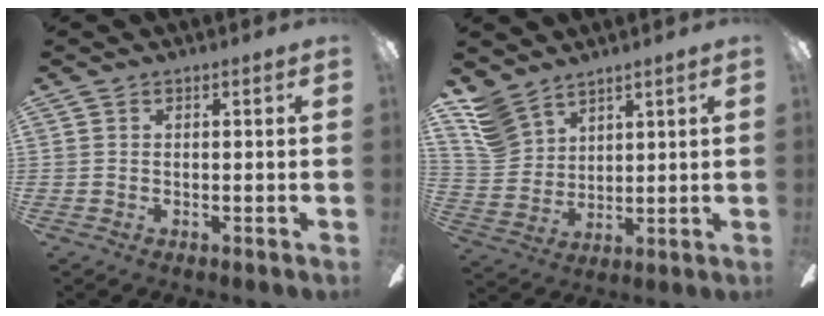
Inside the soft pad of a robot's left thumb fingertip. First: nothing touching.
{"total": 10.5, "force": [8.1, 5.9, 2.9], "torque": [-0.083, -0.028, 0.164]}